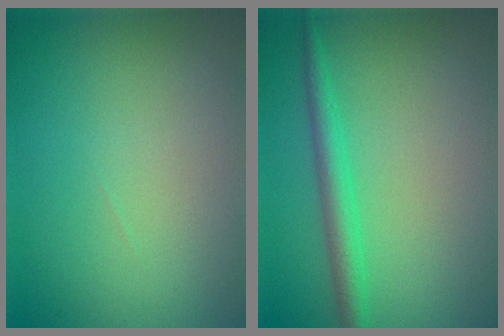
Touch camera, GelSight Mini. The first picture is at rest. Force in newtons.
{"total": 2.4, "press": 2.4, "slide": 0.1}